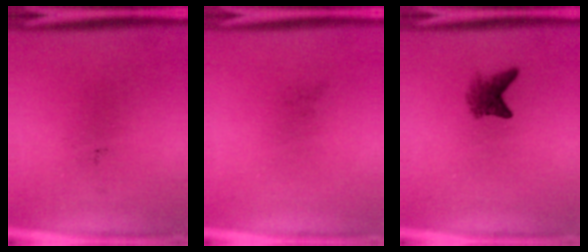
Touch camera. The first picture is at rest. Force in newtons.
{"total": 0.0}
{"total": 2.7}